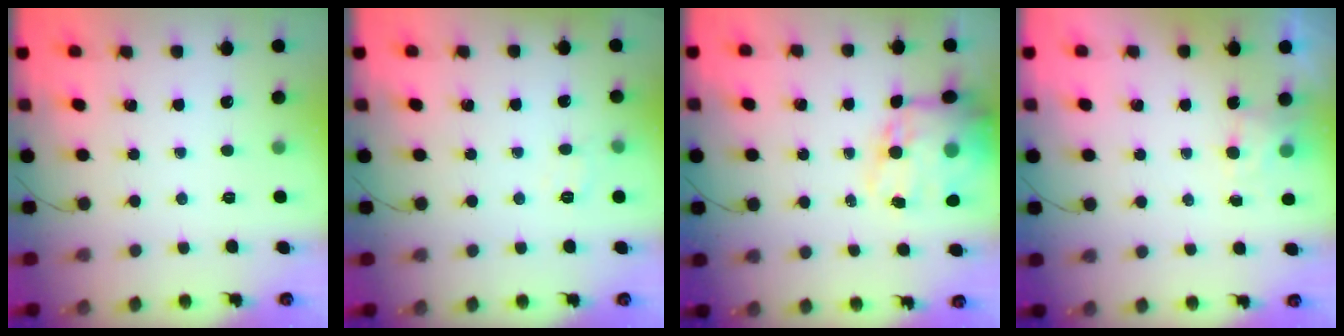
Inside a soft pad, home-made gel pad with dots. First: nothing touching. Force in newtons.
{"total": 5.9, "press": 5.7, "slide": 1.3}
{"total": 15.9, "press": 15.5, "slide": 3.5}
{"total": 4.4, "press": 4.2, "slide": 1.2}